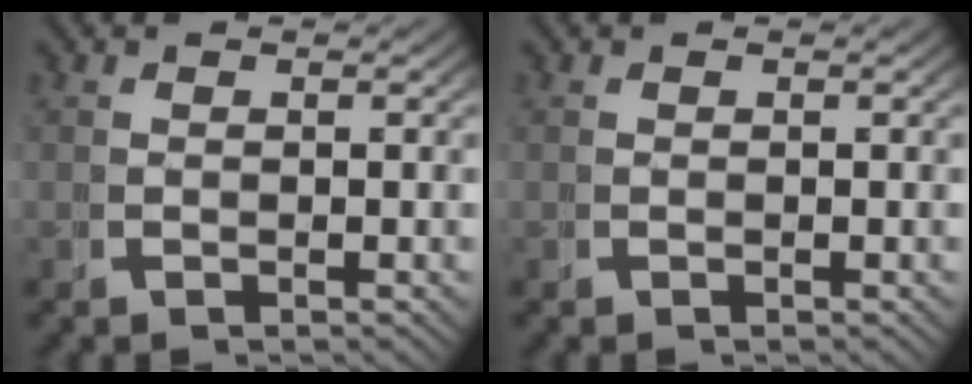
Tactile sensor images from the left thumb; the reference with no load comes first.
{"total": 0.0}